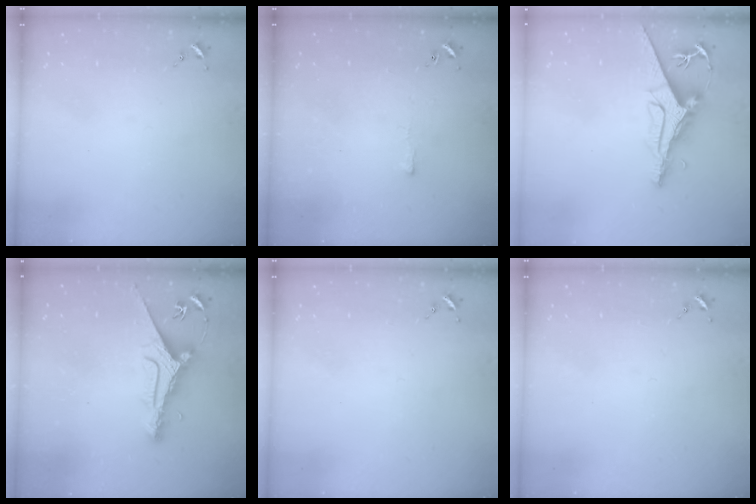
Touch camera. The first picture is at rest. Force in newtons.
{"total": 2.4, "press": 2.4, "slide": 0.5}
{"total": 9.8, "press": 9.7, "slide": 1.1}
{"total": 10.3, "press": 10.3, "slide": 1.0}
{"total": 0.0}
{"total": 0.0}